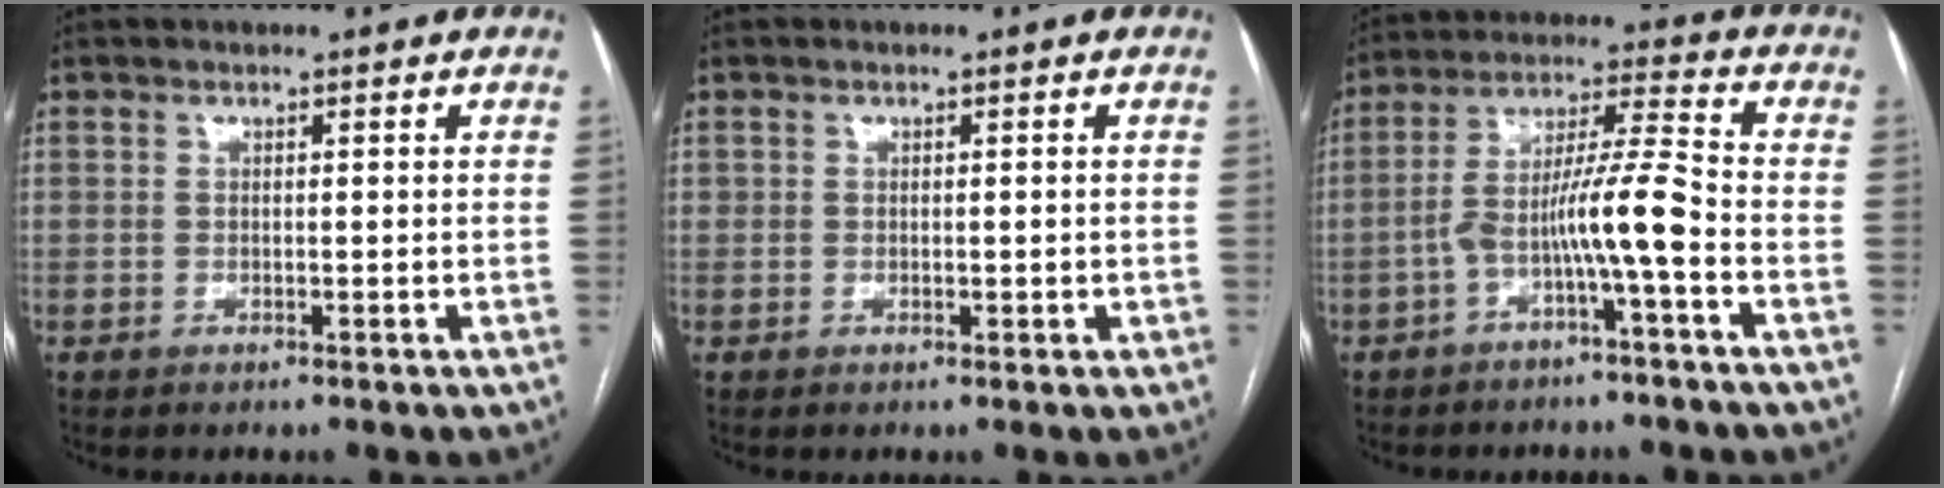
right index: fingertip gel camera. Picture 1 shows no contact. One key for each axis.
{"total": 1.2, "fx": -0.1, "fy": 0.9, "fz": 0.8, "tx": -0.011, "ty": 0.006, "tz": 0.003}
{"total": 9.1, "fx": -3.4, "fy": -0.2, "fz": 8.4, "tx": -0.155, "ty": 0.028, "tz": -0.061}